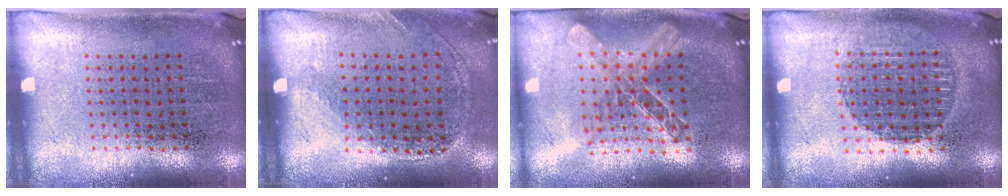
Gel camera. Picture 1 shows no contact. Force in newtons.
{"total": 1.1, "press": 0.9, "slide": 0.7}
{"total": 1.8, "press": 1.5, "slide": 1.0}
{"total": 1.6, "press": 1.5, "slide": 0.7}